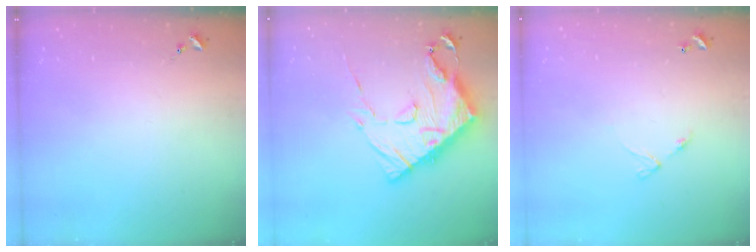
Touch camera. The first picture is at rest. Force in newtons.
{"total": 20.8, "press": 20.7, "slide": 2.0}
{"total": 4.7, "press": 4.7, "slide": 0.4}